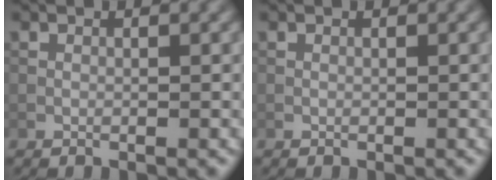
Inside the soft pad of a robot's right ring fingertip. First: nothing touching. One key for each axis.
{"total": 0.0}